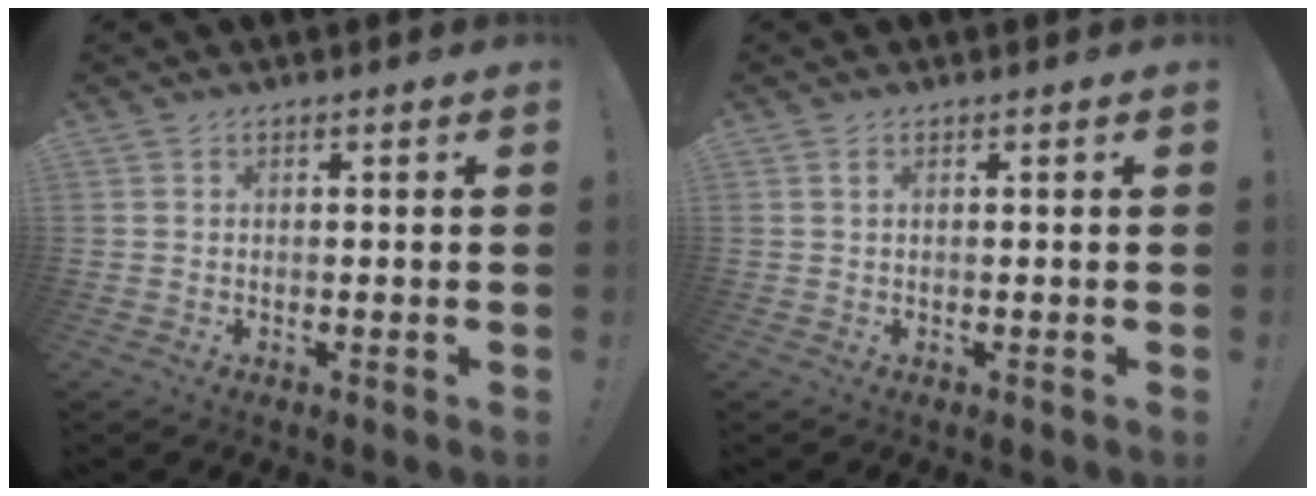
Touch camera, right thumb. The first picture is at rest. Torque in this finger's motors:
{"motor_torque": [0.07, 0.24, 0.04, 0.00, 0.00]}